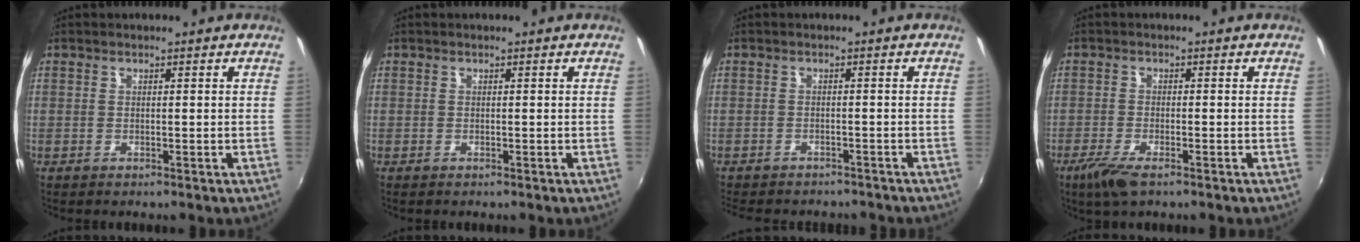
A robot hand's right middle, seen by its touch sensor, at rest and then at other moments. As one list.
[{"total": 0.0}, {"total": 8.2, "force": [-7.3, 2.5, 2.8], "torque": [-0.071, -0.020, -0.105]}, {"total": 5.0, "force": [-3.4, 1.2, 3.5], "torque": [-0.088, -0.017, -0.064]}]